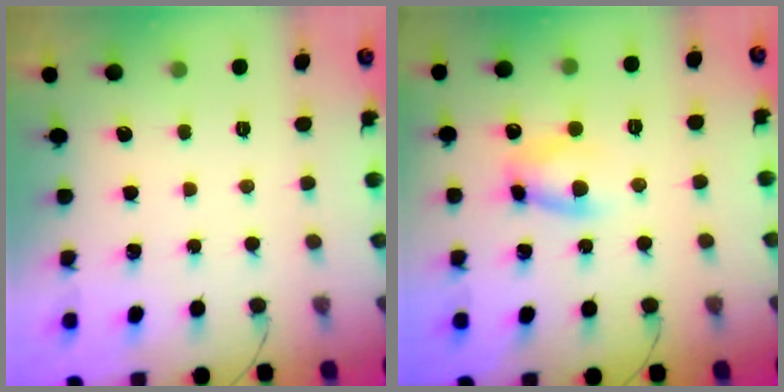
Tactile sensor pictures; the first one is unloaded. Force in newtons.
{"total": 5.8, "press": 5.8, "slide": 0.2}